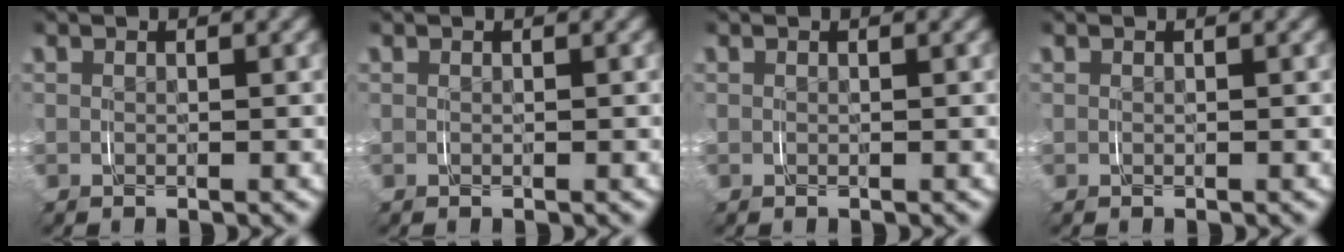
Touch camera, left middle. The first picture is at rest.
{"total": 0.0}
{"total": 0.0}
{"total": 0.0}